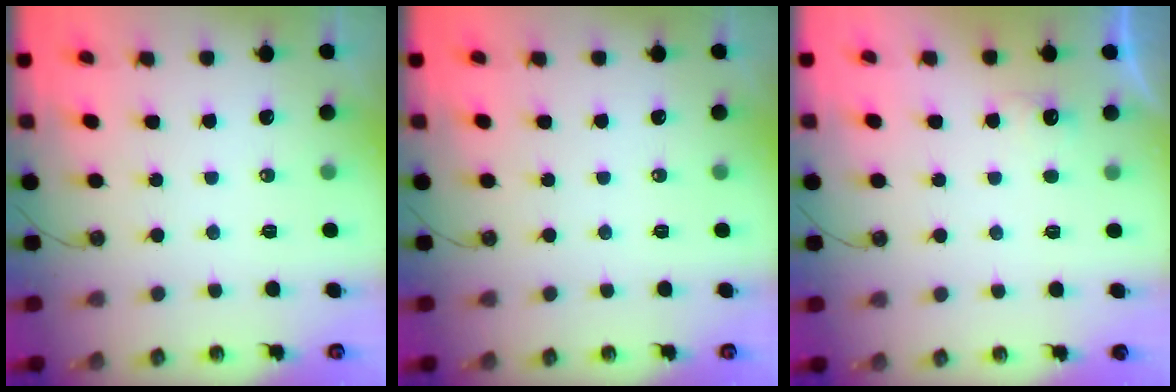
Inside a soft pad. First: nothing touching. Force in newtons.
{"total": 0.0}
{"total": 5.8, "press": 5.7, "slide": 1.1}